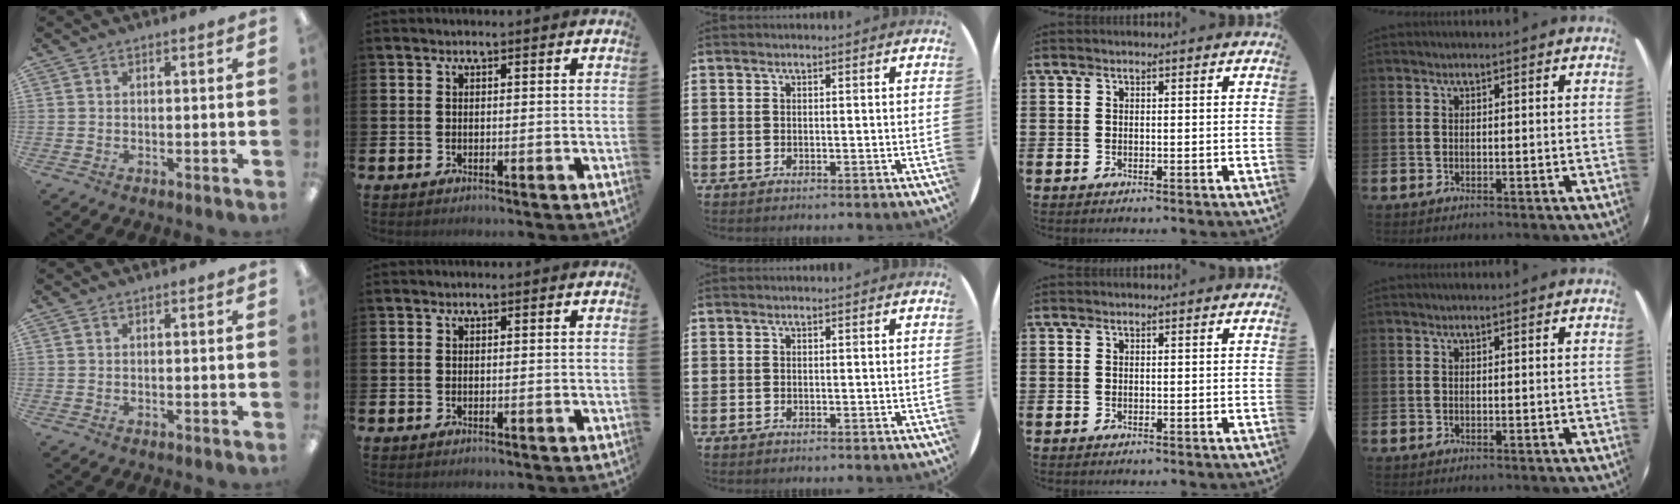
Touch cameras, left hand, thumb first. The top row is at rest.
{}